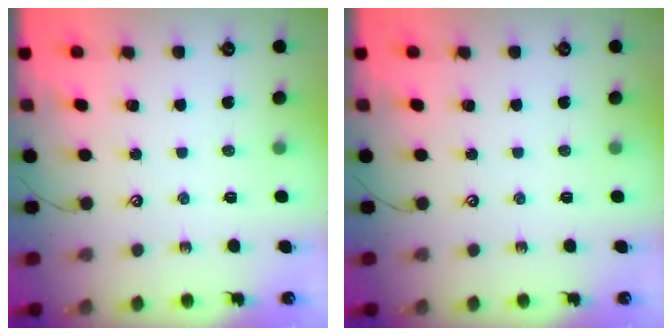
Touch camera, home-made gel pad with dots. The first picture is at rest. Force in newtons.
{"total": 0.0}